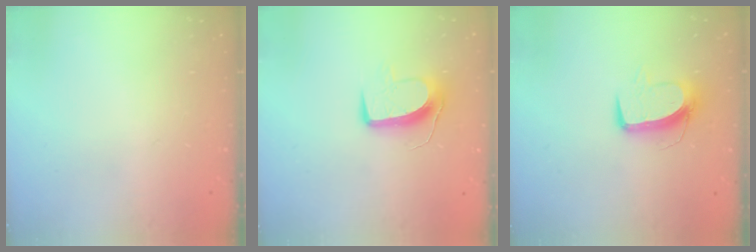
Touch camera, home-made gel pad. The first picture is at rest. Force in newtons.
{"total": 9.7, "press": 9.7, "slide": 0.5}
{"total": 10.0, "press": 10.0, "slide": 0.3}